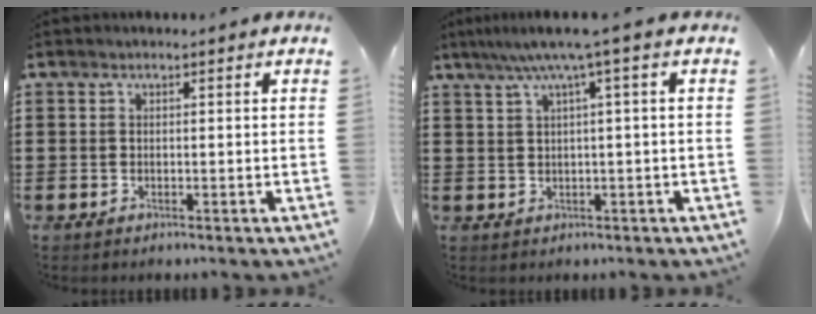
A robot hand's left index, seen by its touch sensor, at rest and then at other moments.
{"total": 4.6, "force": [1.6, -0.4, 4.3], "torque": [-0.085, -0.001, 0.022]}